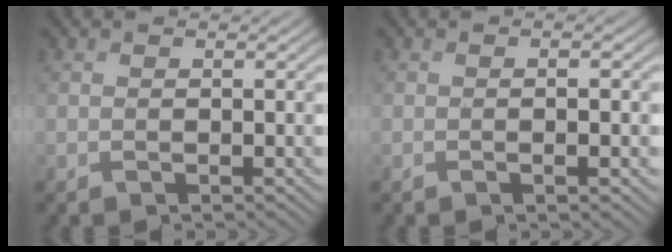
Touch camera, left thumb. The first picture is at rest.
{"total": 2.0, "force": [-0.3, 0.3, 2.0], "torque": [-0.035, 0.001, -0.006]}